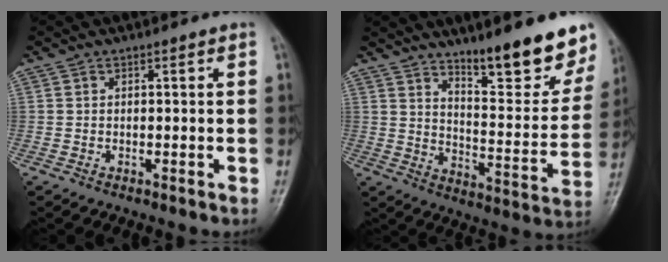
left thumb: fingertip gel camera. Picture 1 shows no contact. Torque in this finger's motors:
{"motor_torque": [0.74, 0.31, 1.02, -1.74, 0.09]}